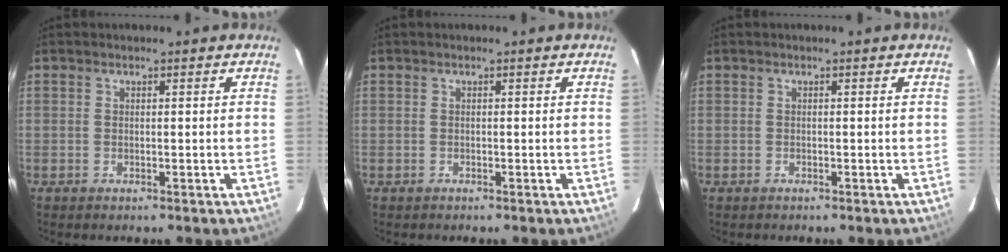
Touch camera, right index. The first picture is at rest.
{"total": 0.0}
{"total": 0.0}